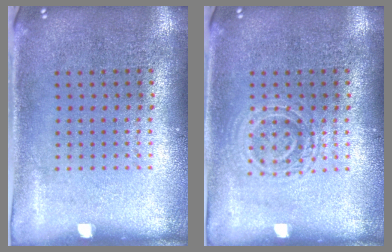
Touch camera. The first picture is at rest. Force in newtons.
{"total": 2.0, "press": 2.0, "slide": 0.4}